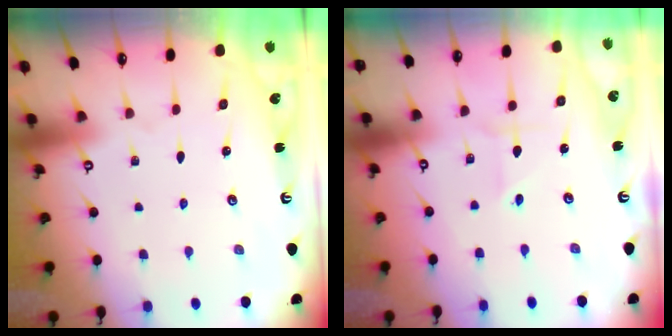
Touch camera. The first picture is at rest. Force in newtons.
{"total": 1.7, "press": 1.5, "slide": 0.9}